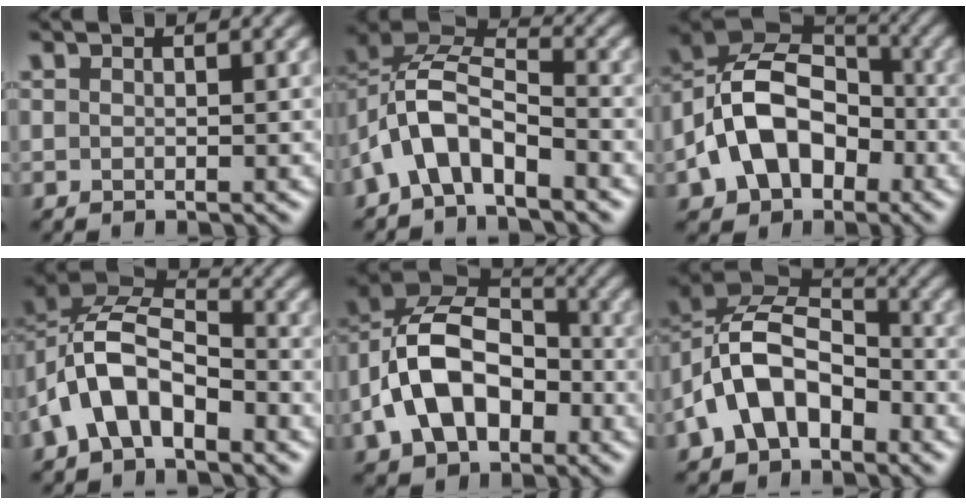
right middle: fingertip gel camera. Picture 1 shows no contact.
{"total": 7.2, "force": [-3.3, 3.7, 5.2], "torque": [-0.107, 0.009, -0.077]}
{"total": 10.4, "force": [-3.2, 7.1, 6.8], "torque": [-0.118, 0.006, -0.063]}
{"total": 8.6, "force": [-3.3, 5.0, 6.2], "torque": [-0.121, 0.012, -0.077]}
{"total": 10.6, "force": [-2.8, 7.0, 7.5], "torque": [-0.145, 0.013, -0.064]}
{"total": 9.2, "force": [-3.2, 5.9, 6.2], "torque": [-0.116, 0.015, -0.079]}